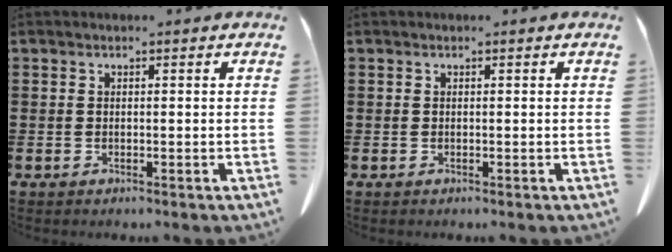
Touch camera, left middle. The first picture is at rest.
{"total": 0.0}